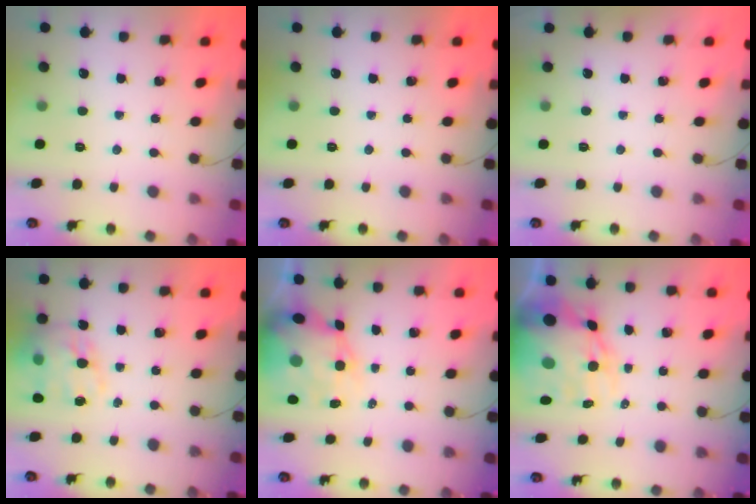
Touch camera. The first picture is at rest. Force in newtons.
{"total": 0.0}
{"total": 1.9, "press": 1.9, "slide": 0.3}
{"total": 17.8, "press": 17.4, "slide": 4.0}
{"total": 8.7, "press": 8.3, "slide": 2.7}
{"total": 18.9, "press": 18.4, "slide": 4.6}